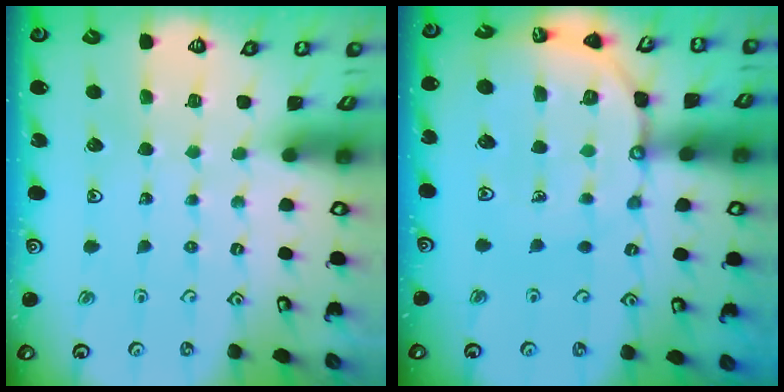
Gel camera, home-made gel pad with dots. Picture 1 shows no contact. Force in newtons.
{"total": 13.1, "press": 13.0, "slide": 1.5}